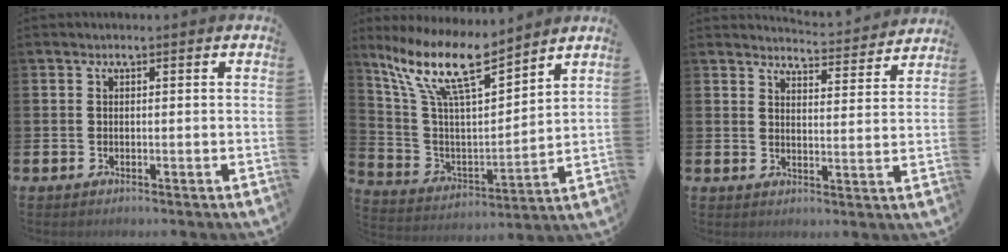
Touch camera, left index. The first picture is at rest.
{"total": 13.0, "force": [10.2, 2.8, 7.5], "torque": [-0.182, -0.048, 0.179]}
{"total": 4.5, "force": [4.5, 0.0, 0.1], "torque": [-0.003, -0.040, 0.076]}